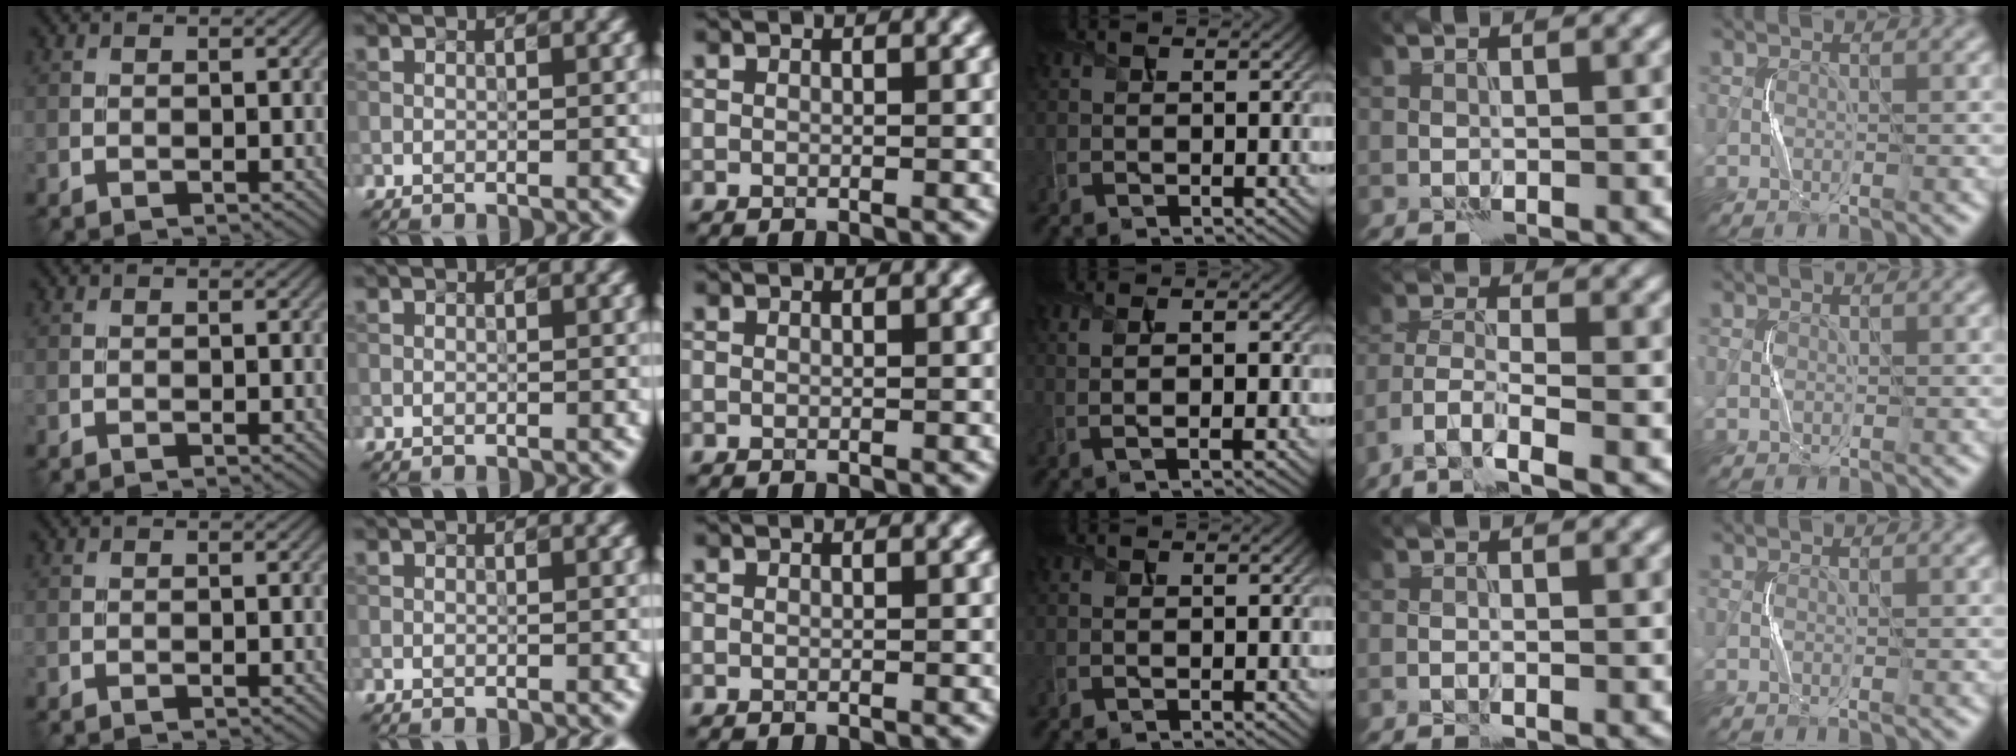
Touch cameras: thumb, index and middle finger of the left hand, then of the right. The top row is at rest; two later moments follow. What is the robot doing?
{"motion": "squeeze", "object": "sponge"}